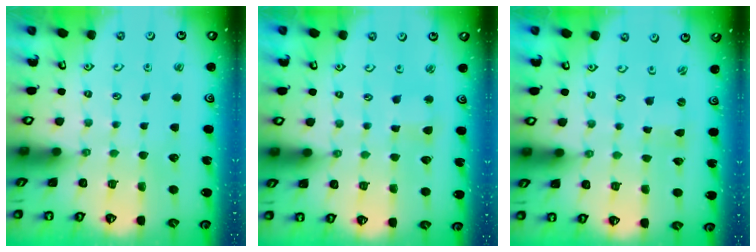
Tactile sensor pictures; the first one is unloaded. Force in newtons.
{"total": 2.7, "press": 2.6, "slide": 0.3}
{"total": 0.0}